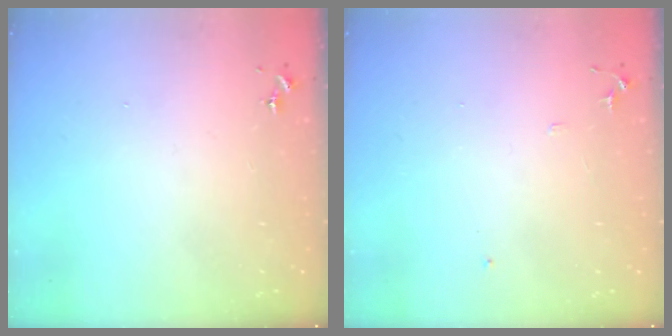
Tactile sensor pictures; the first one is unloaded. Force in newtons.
{"total": 5.6, "press": 5.6, "slide": 0.7}